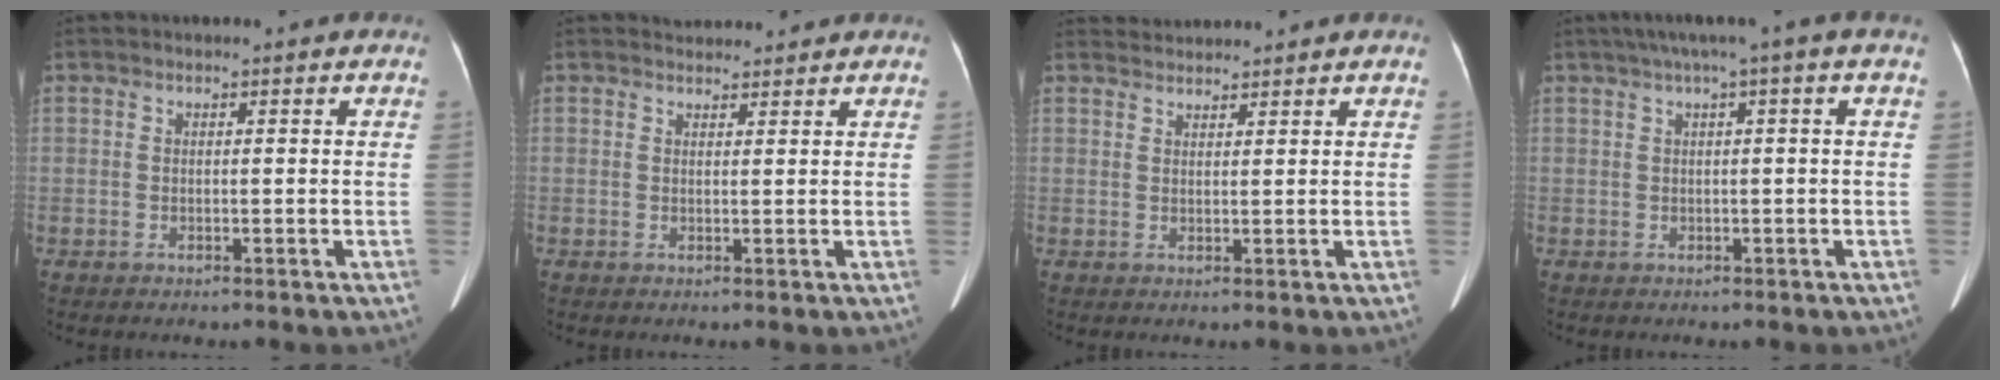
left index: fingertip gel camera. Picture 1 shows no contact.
{"total": 1.9, "force": [1.7, 1.0, -0.3], "torque": [0.006, 0.007, 0.021]}
{"total": 2.3, "force": [2.3, 0.2, -0.5], "torque": [-0.001, 0.015, 0.045]}
{"total": 3.4, "force": [1.6, -0.3, 3.0], "torque": [-0.048, 0.030, 0.029]}